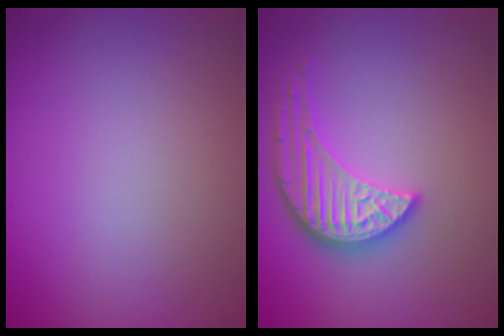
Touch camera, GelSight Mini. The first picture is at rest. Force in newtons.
{"total": 4.3, "press": 3.6, "slide": 2.4}